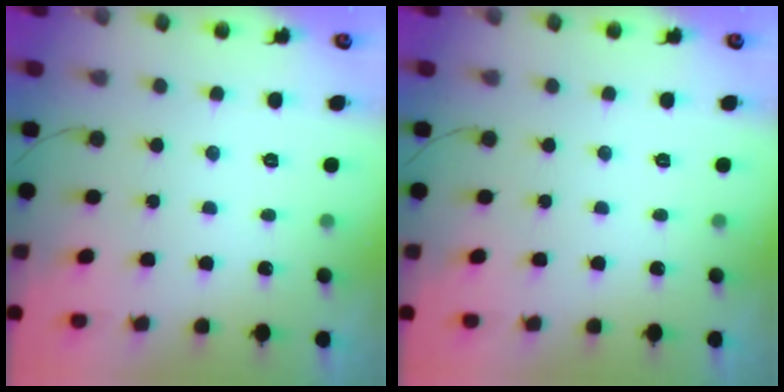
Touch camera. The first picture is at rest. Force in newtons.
{"total": 0.0}